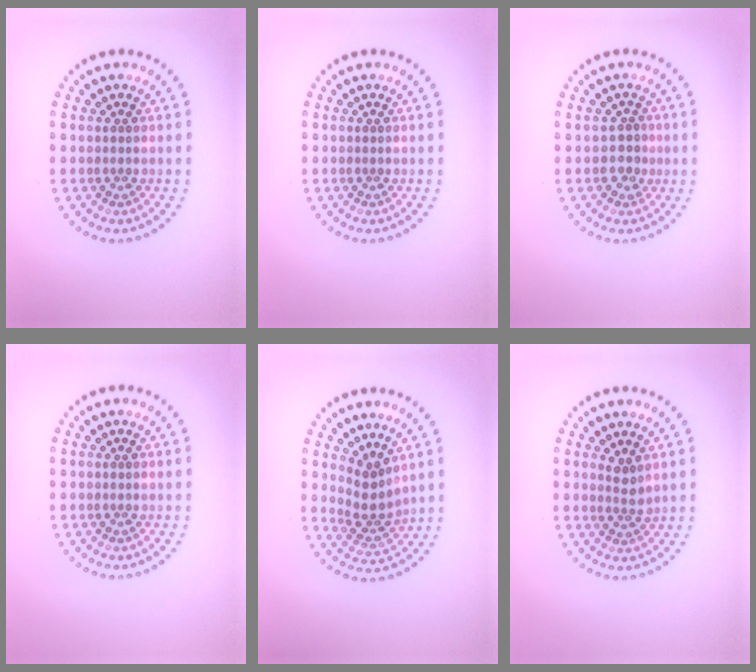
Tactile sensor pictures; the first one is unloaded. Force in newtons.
{"total": 0.0}
{"total": 1.7, "press": 1.4, "slide": 0.9}
{"total": 0.0}
{"total": 2.9, "press": 2.0, "slide": 2.1}
{"total": 1.5, "press": 1.1, "slide": 1.0}